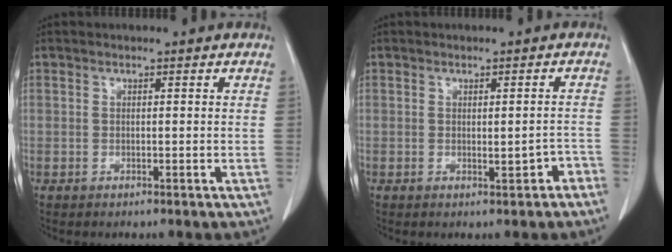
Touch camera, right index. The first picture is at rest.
{"total": 2.3, "force": [-1.0, 0.8, 1.9], "torque": [-0.025, -0.001, -0.010]}